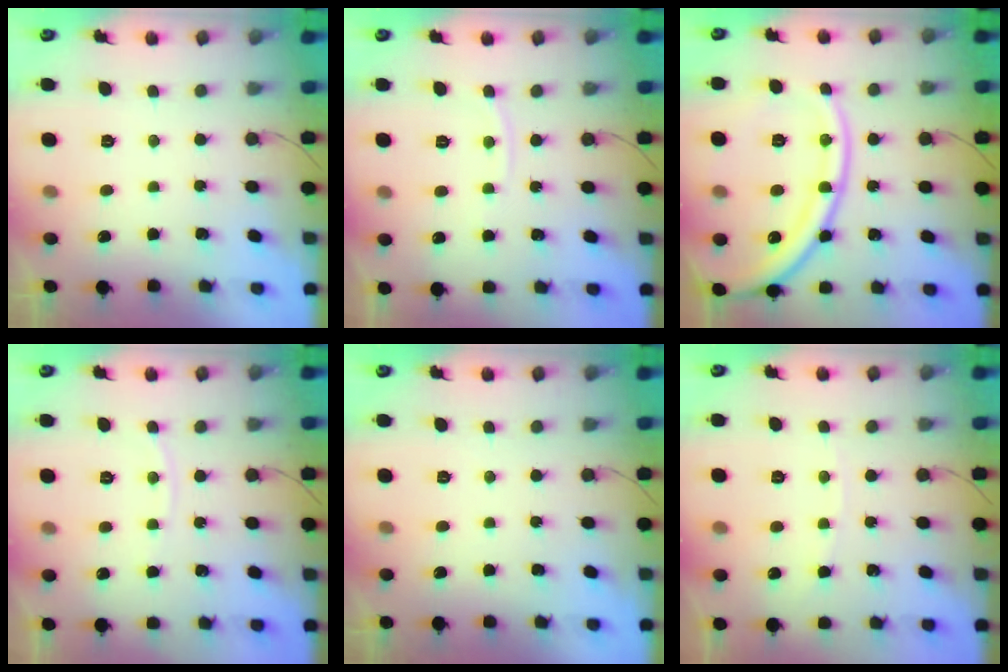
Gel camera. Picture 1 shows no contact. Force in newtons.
{"total": 4.1, "press": 4.0, "slide": 0.5}
{"total": 20.5, "press": 20.4, "slide": 2.2}
{"total": 4.5, "press": 4.5, "slide": 0.5}
{"total": 0.0}
{"total": 2.6, "press": 2.6, "slide": 0.2}